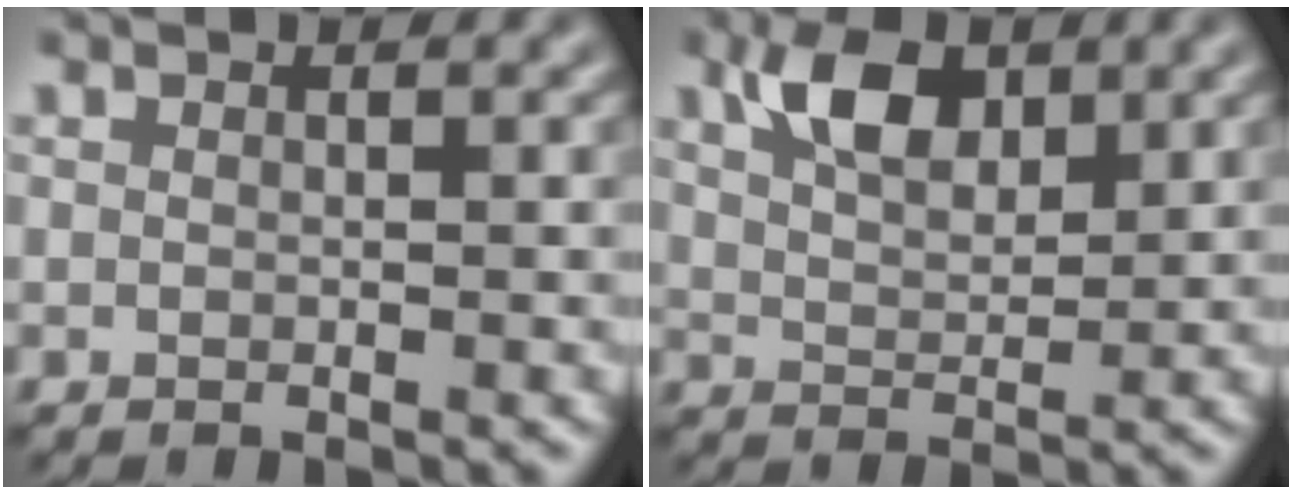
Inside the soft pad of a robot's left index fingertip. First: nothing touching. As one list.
[{"total": 4.8, "force": [2.5, 2.5, 3.2], "torque": [-0.062, 0.007, 0.045]}]